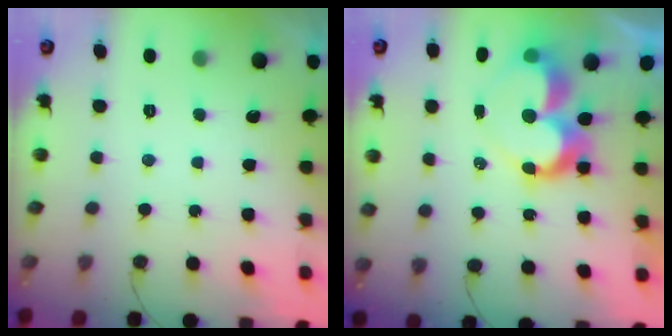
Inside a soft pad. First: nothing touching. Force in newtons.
{"total": 10.4, "press": 10.4, "slide": 0.7}